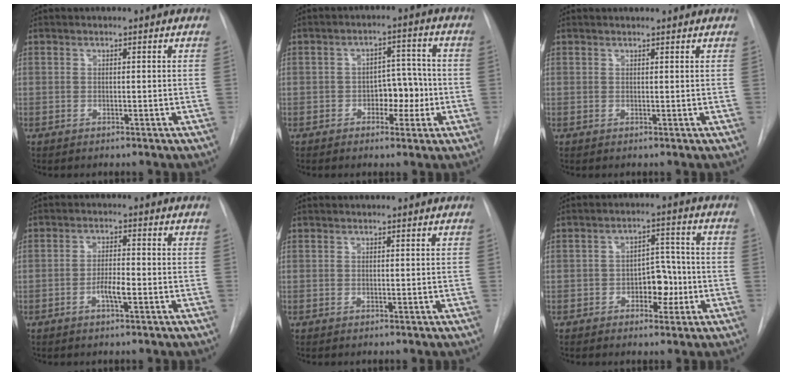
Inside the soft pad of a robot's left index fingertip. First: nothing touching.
{"total": 5.4, "force": [-1.6, 3.3, 4.0], "torque": [-0.048, 0.018, -0.022]}
{"total": 2.8, "force": [2.7, 0.2, 0.7], "torque": [-0.010, 0.021, 0.032]}
{"total": 3.0, "force": [-1.3, 0.5, 2.7], "torque": [-0.049, 0.002, -0.024]}
{"total": 1.2, "force": [1.1, 0.0, 0.3], "torque": [-0.009, 0.016, 0.015]}
{"total": 5.5, "force": [-1.8, 3.2, 4.0], "torque": [-0.051, 0.015, -0.025]}